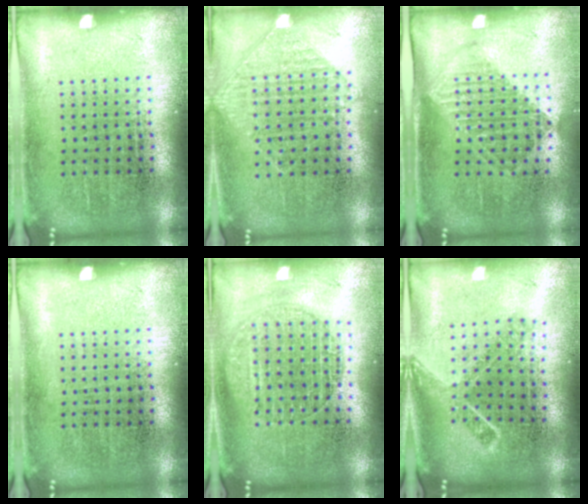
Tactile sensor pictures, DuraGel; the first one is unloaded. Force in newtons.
{"total": 0.8, "press": 0.7, "slide": 0.2}
{"total": 1.2, "press": 1.1, "slide": 0.6}
{"total": 0.0}
{"total": 1.8, "press": 1.5, "slide": 0.8}
{"total": 1.7, "press": 1.3, "slide": 1.2}